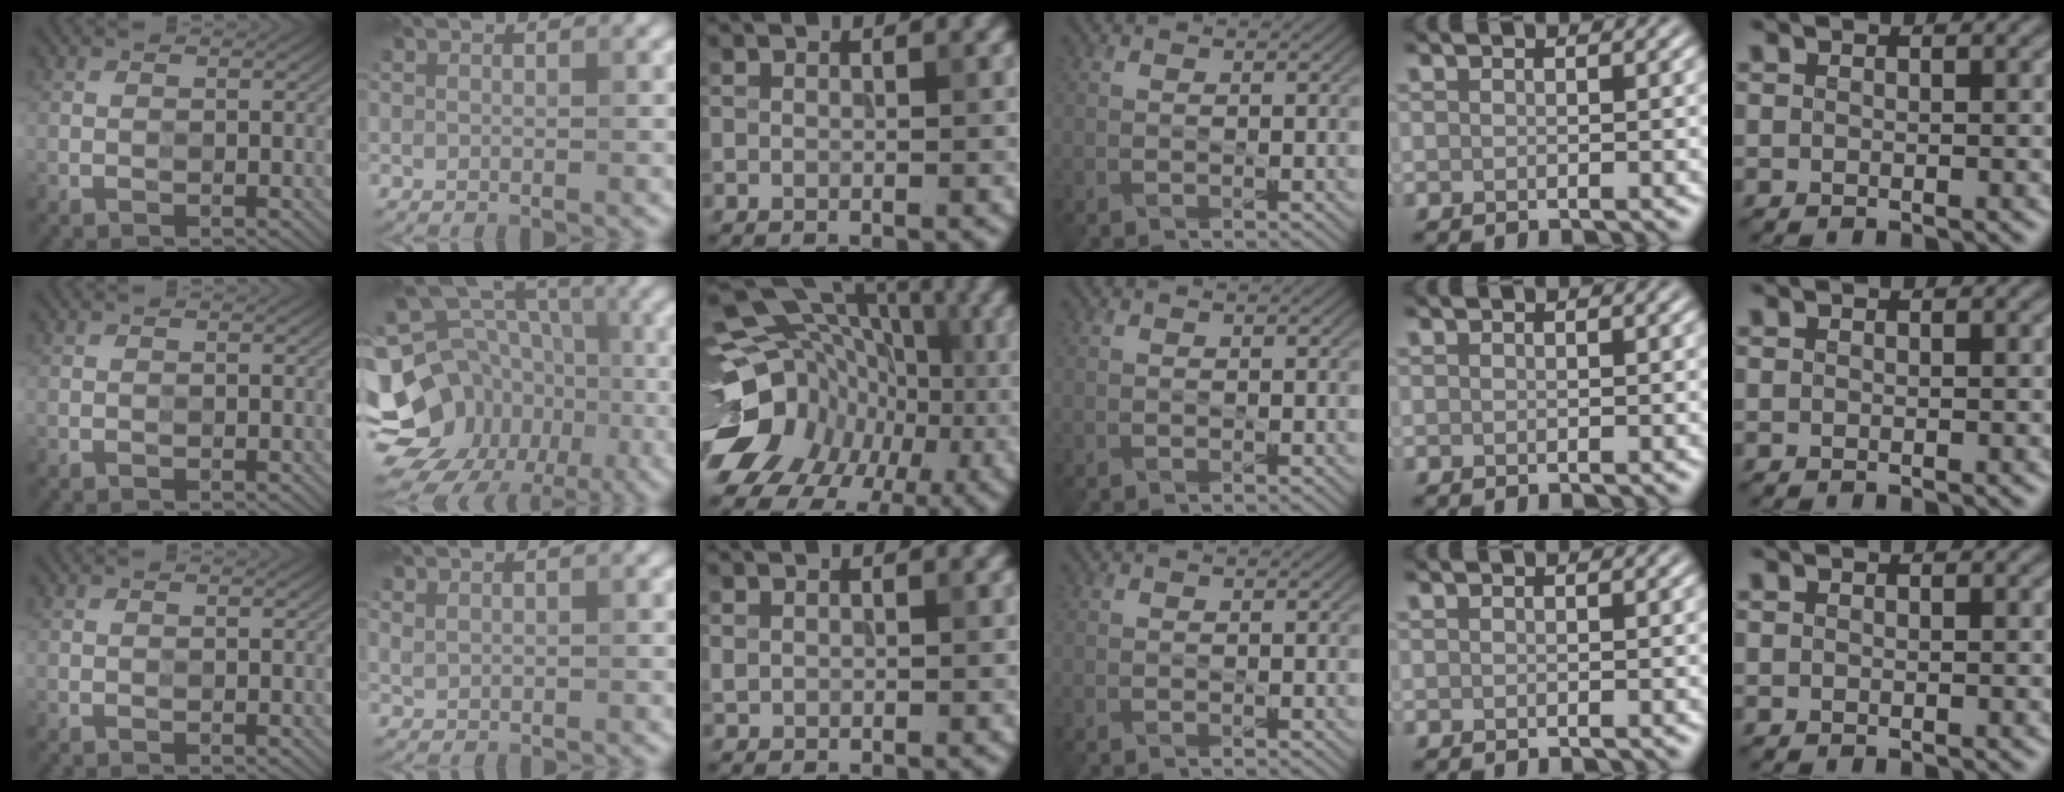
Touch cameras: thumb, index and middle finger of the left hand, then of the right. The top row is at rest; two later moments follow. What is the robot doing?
{"motion": "press", "object": "sticky note"}